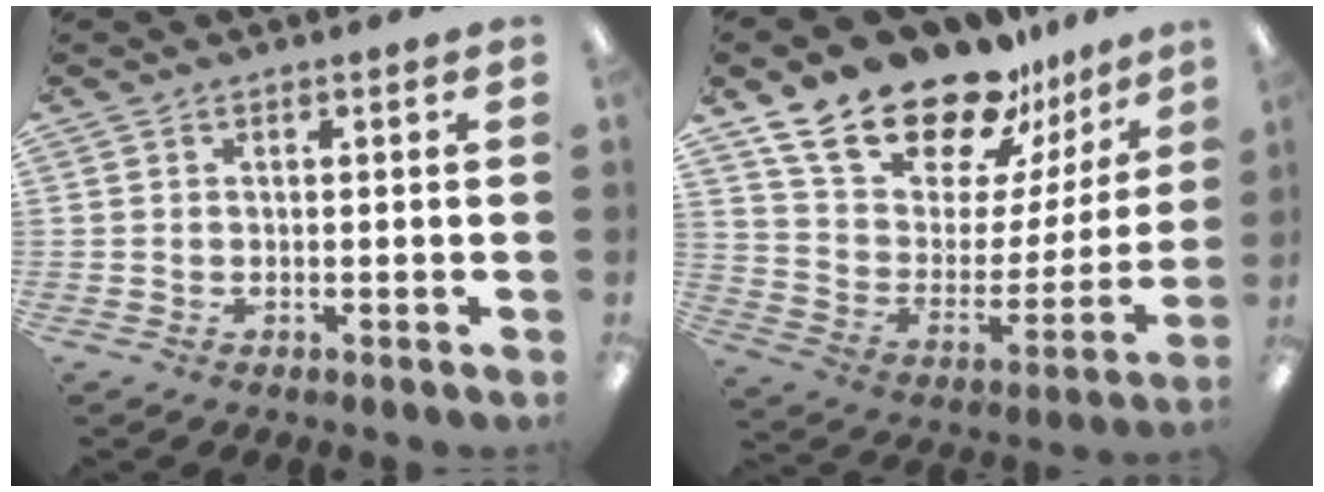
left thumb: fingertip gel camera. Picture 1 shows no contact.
{"total": 21.7, "force": [17.9, 9.2, 8.1], "torque": [-0.145, -0.128, 0.319]}